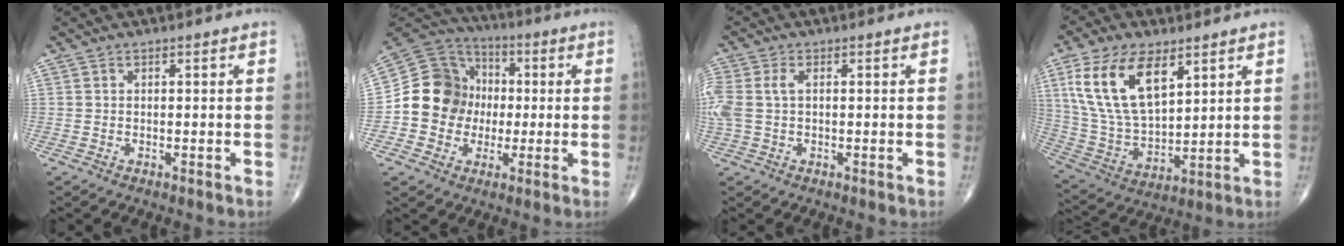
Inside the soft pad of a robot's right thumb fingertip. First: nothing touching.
{"total": 13.9, "force": [-1.0, 12.7, 5.6], "torque": [-0.064, 0.030, -0.025]}
{"total": 6.4, "force": [0.7, 3.8, 5.0], "torque": [-0.158, 0.022, 0.019]}
{"total": 17.0, "force": [7.6, 8.5, 12.5], "torque": [-0.231, -0.026, 0.156]}